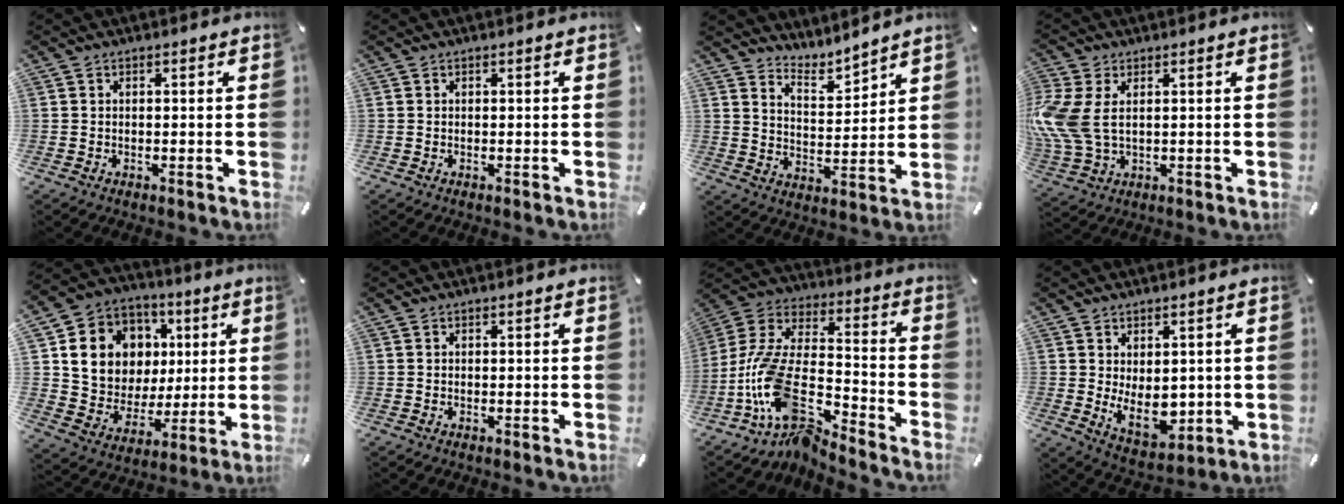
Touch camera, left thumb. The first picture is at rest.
{"total": 0.0}
{"total": 6.1, "force": [5.7, 2.1, -0.3], "torque": [-0.002, -0.057, 0.102]}
{"total": 10.1, "force": [1.6, 6.4, 7.6], "torque": [-0.192, -0.008, 0.030]}
{"total": 13.6, "force": [3.7, 12.4, 4.3], "torque": [-0.071, -0.016, 0.081]}
{"total": 0.0}
{"total": 17.0, "force": [-10.1, 8.0, 11.0], "torque": [-0.252, 0.016, -0.188]}
{"total": 9.3, "force": [0.4, 6.4, 6.7], "torque": [-0.100, -0.014, 0.009]}